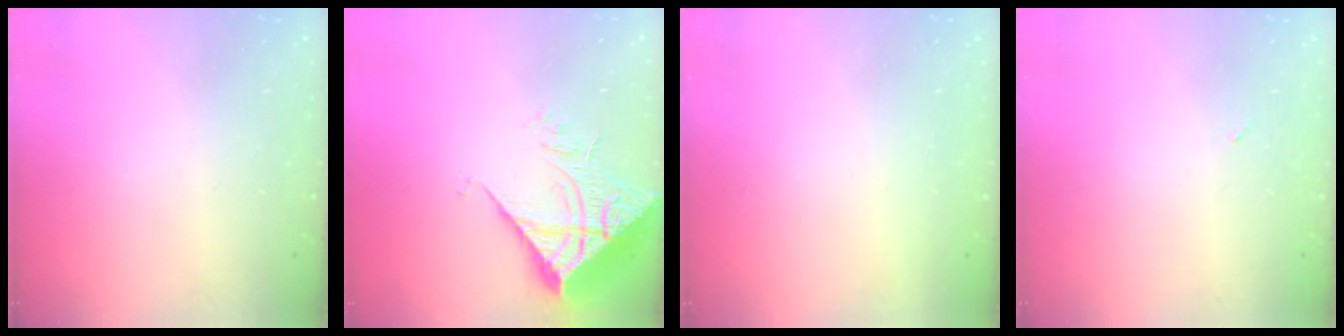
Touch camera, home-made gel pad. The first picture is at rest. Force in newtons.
{"total": 9.3, "press": 9.2, "slide": 1.2}
{"total": 1.7, "press": 1.7, "slide": 0.1}
{"total": 2.1, "press": 1.9, "slide": 1.0}